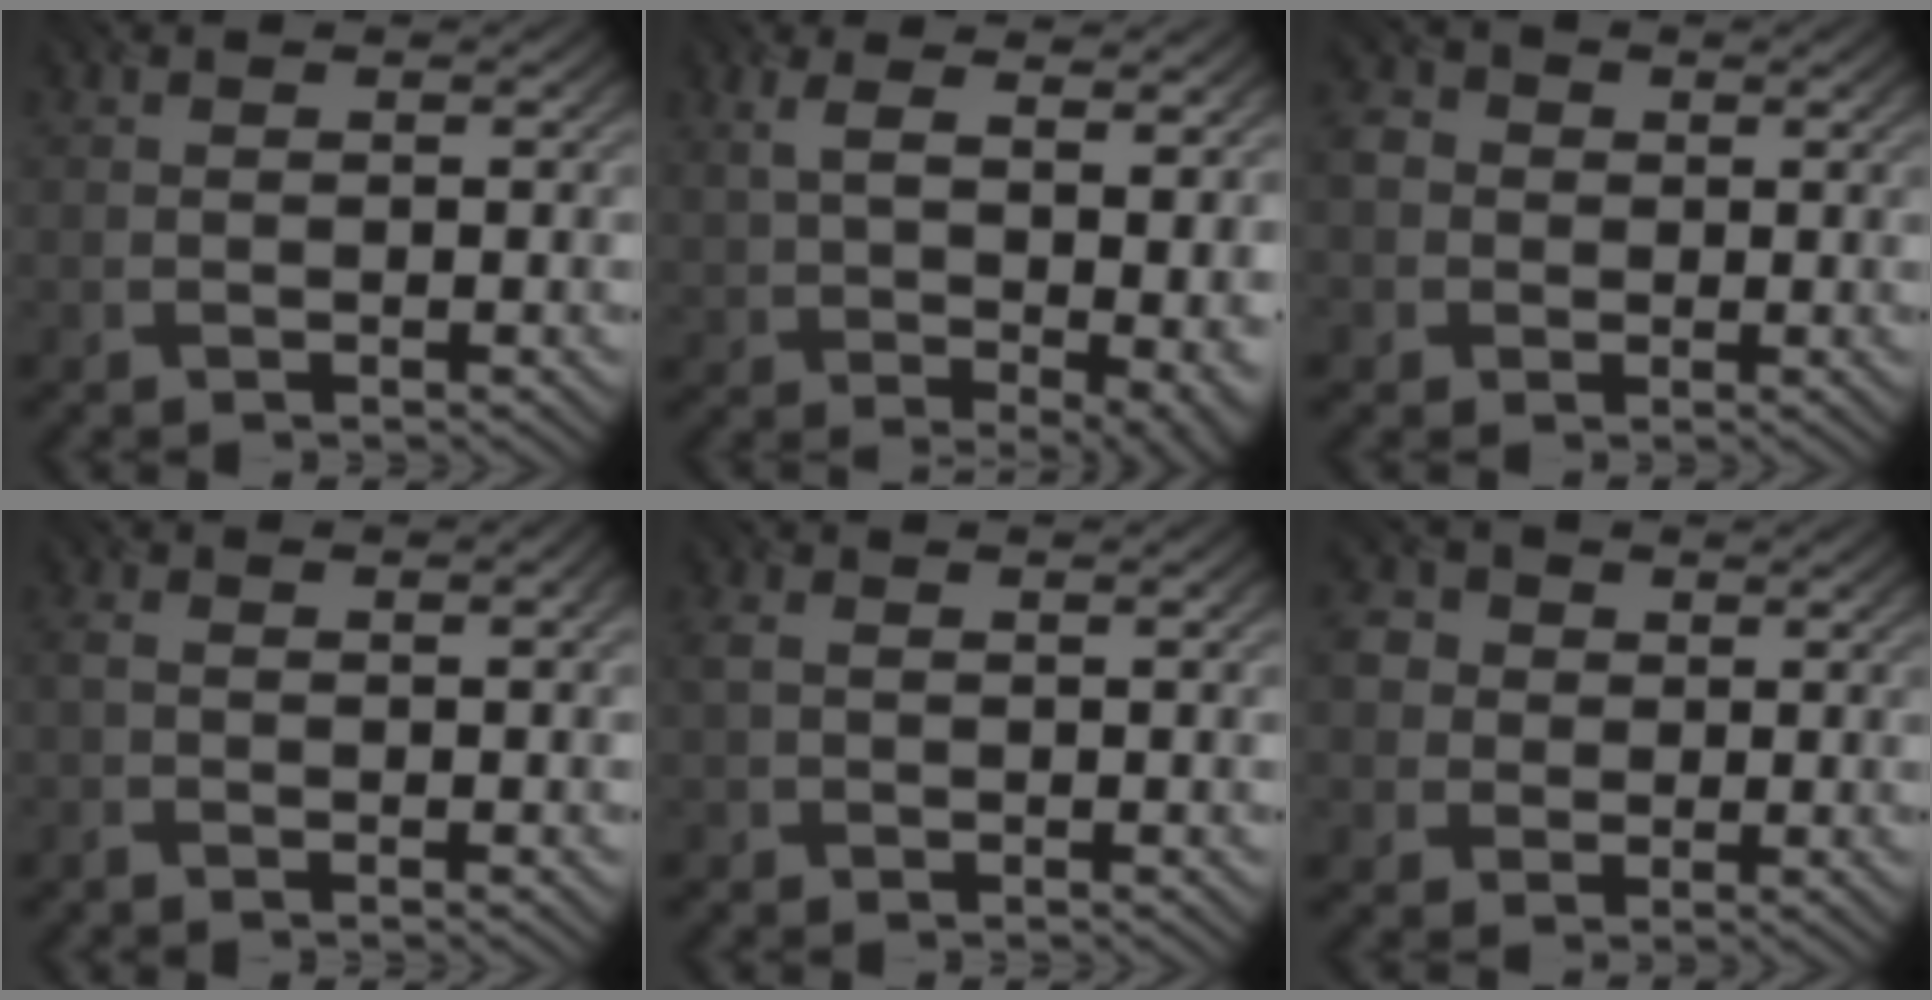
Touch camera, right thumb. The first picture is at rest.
{"total": 11.0, "force": [3.6, 4.9, 9.1], "torque": [-0.156, -0.002, 0.074]}
{"total": 4.4, "force": [0.1, 4.1, 1.6], "torque": [-0.056, 0.006, -0.011]}
{"total": 3.7, "force": [-0.3, 1.2, 3.4], "torque": [-0.063, 0.002, -0.010]}
{"total": 2.1, "force": [0.4, 1.1, 1.8], "torque": [-0.044, 0.003, 0.004]}
{"total": 5.6, "force": [1.1, 5.1, 2.1], "torque": [-0.079, 0.016, -0.001]}